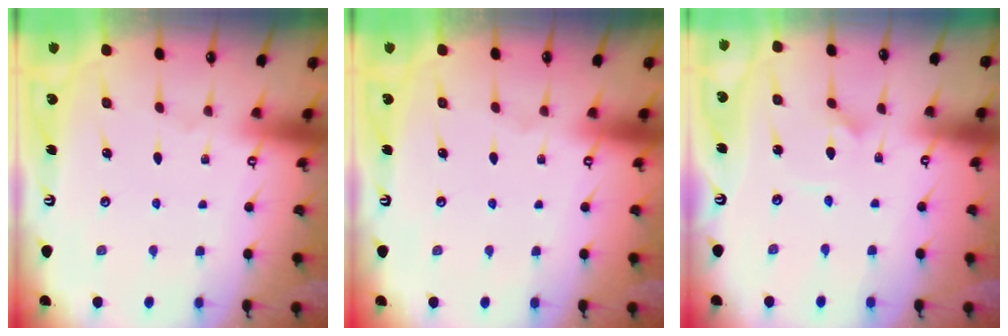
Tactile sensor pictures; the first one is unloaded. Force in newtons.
{"total": 0.0}
{"total": 2.4, "press": 2.4, "slide": 0.1}